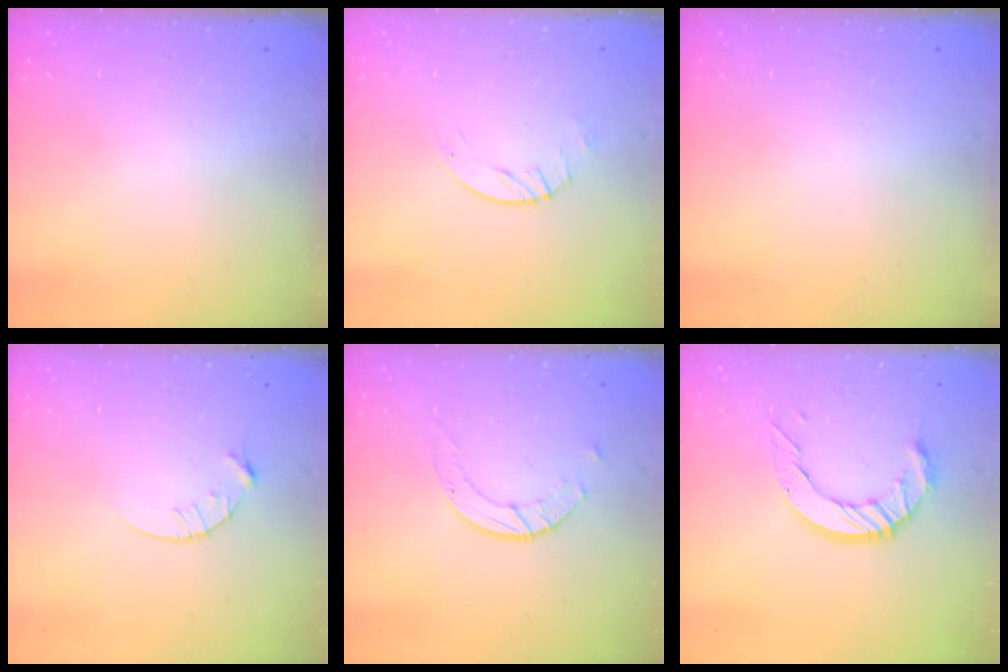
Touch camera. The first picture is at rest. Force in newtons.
{"total": 2.8, "press": 2.8, "slide": 0.4}
{"total": 0.0}
{"total": 4.8, "press": 4.8, "slide": 0.6}
{"total": 4.5, "press": 4.5, "slide": 0.3}
{"total": 11.2, "press": 11.1, "slide": 0.9}